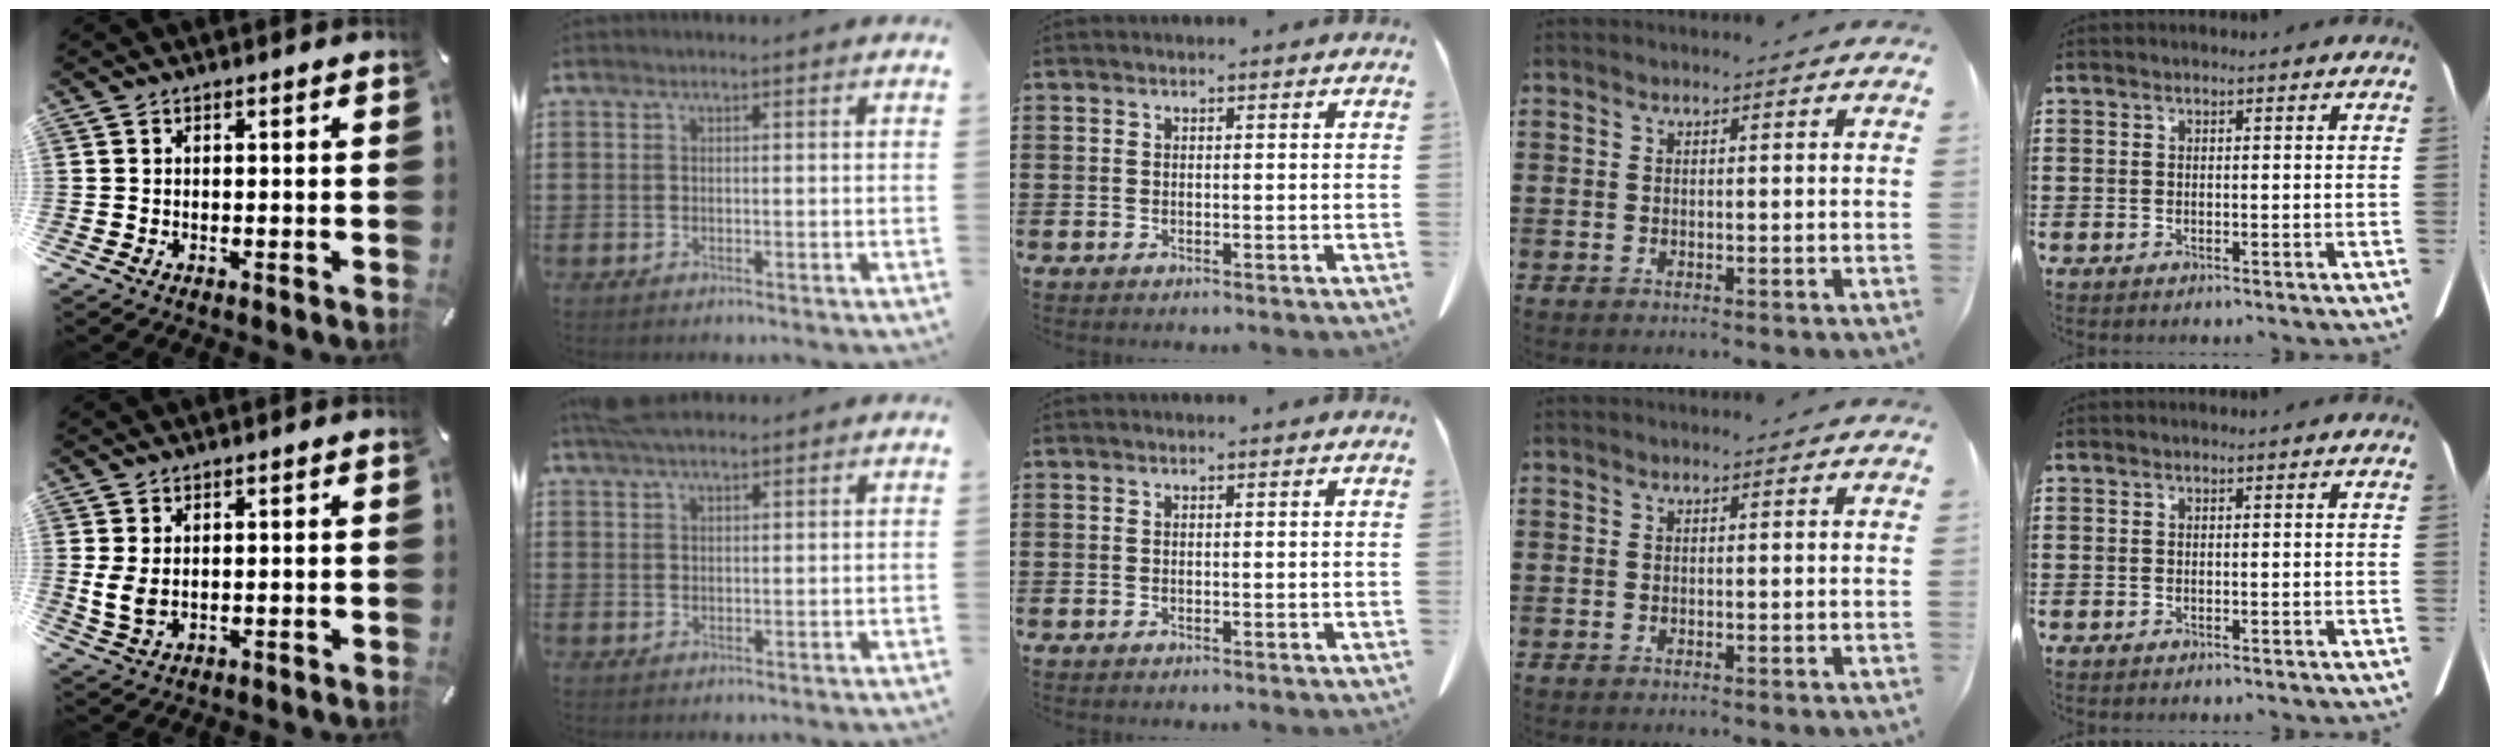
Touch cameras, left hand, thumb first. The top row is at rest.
{"thumb": {"total": 4.9, "force": [0.3, 3.3, 3.6], "torque": [-0.080, -0.004, 0.002]}, "index": {"total": 4.3, "force": [3.3, 1.5, 2.3], "torque": [-0.054, 0.006, 0.062]}}